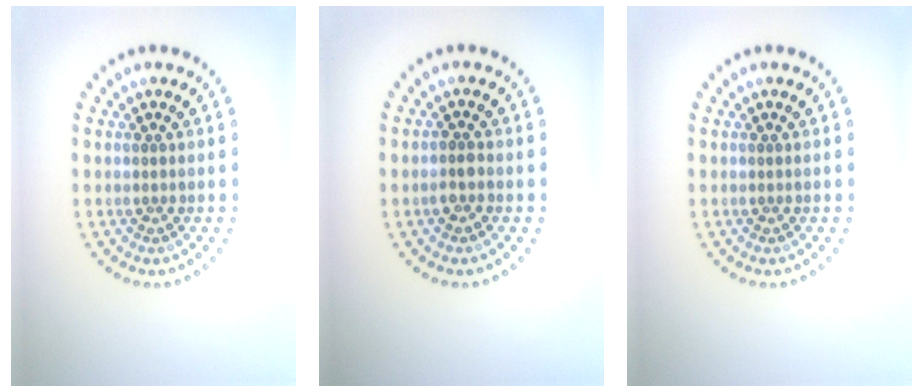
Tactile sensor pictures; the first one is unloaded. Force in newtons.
{"total": 1.4, "press": 1.3, "slide": 0.5}
{"total": 0.0}